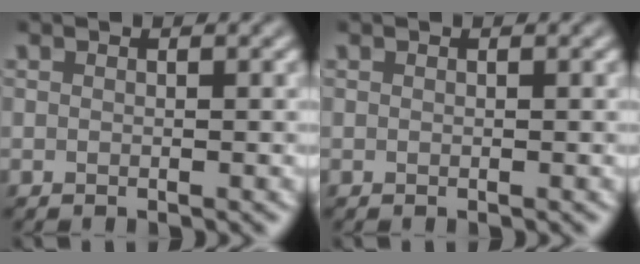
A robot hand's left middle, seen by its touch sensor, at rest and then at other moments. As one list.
[{"total": 0.0}]